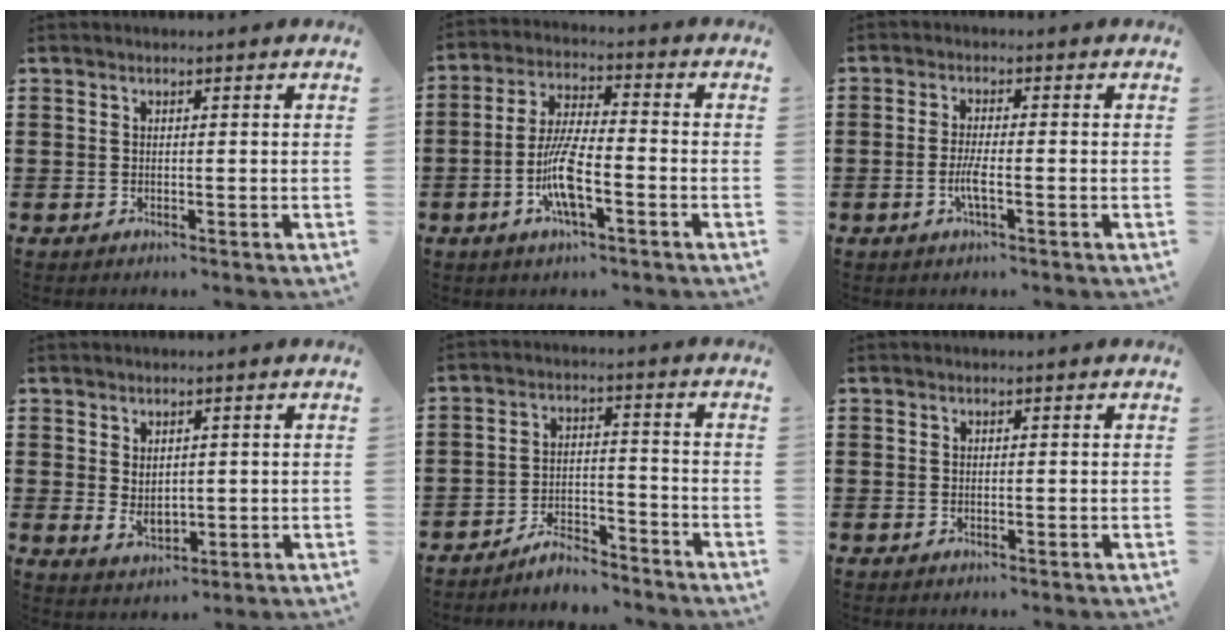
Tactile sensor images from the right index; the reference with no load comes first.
{"total": 9.0, "force": [-3.1, 2.4, 8.1], "torque": [-0.178, -0.012, -0.064]}
{"total": 3.3, "force": [-1.2, 0.5, 3.1], "torque": [-0.066, -0.005, -0.025]}
{"total": 3.0, "force": [0.6, 2.2, 2.0], "torque": [-0.035, 0.005, 0.010]}
{"total": 5.1, "force": [-4.9, 0.9, 1.0], "torque": [-0.019, 0.014, -0.097]}
{"total": 0.0}